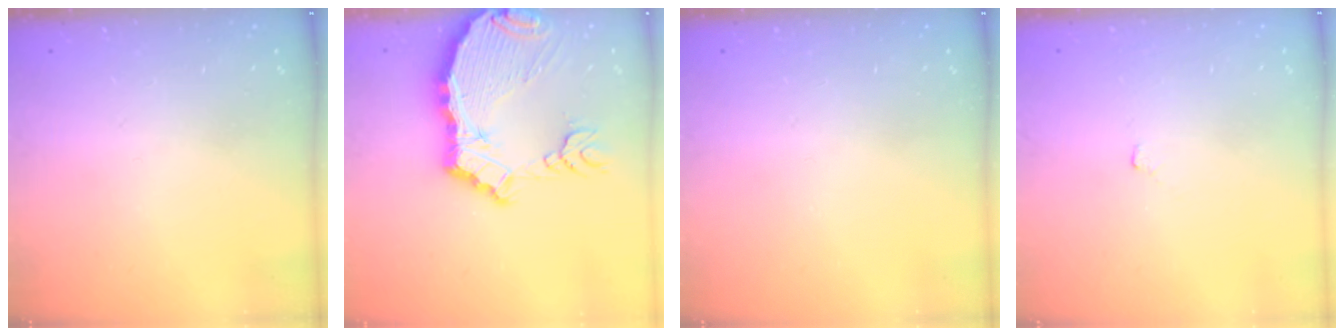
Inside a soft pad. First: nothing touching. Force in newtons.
{"total": 14.1, "press": 13.9, "slide": 1.7}
{"total": 0.0}
{"total": 2.9, "press": 2.9, "slide": 0.4}